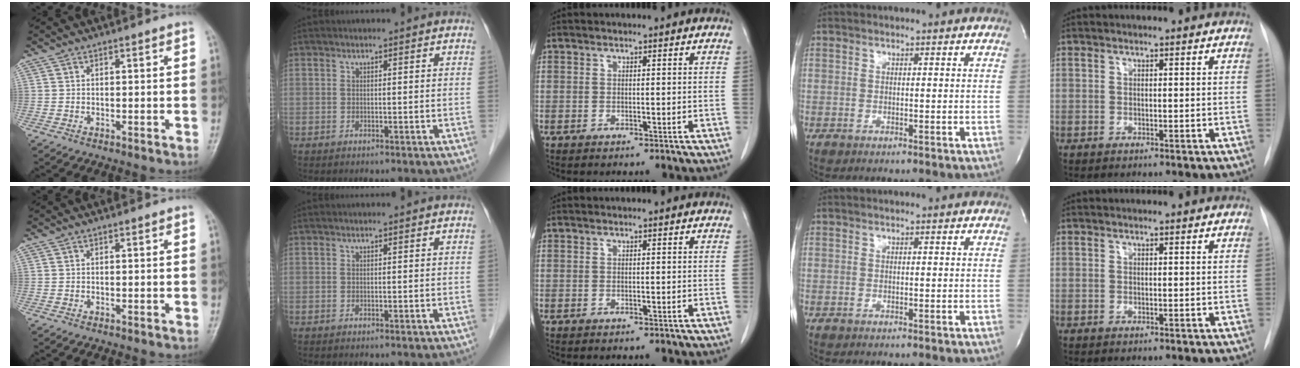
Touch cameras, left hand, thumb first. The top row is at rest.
{}